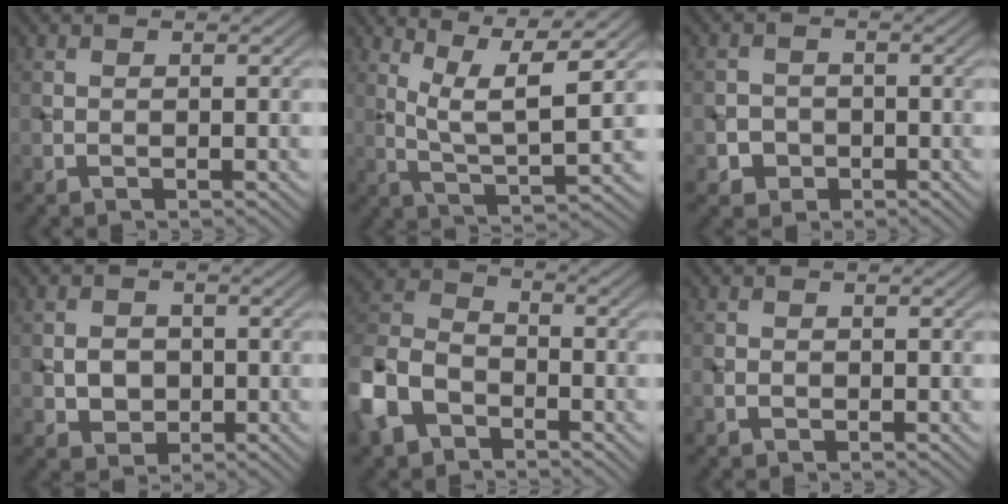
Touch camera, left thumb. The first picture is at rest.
{"total": 8.5, "force": [4.3, 1.4, 7.2], "torque": [-0.137, 0.007, 0.087]}
{"total": 2.4, "force": [-1.0, 2.1, 0.6], "torque": [-0.001, 0.001, -0.025]}
{"total": 2.9, "force": [-0.3, 2.5, 1.5], "torque": [-0.032, -0.001, -0.010]}
{"total": 8.9, "force": [-4.9, 5.6, 4.9], "torque": [-0.128, -0.006, -0.123]}
{"total": 0.8, "force": [-0.4, 0.5, 0.4], "torque": [-0.010, -0.001, -0.008]}